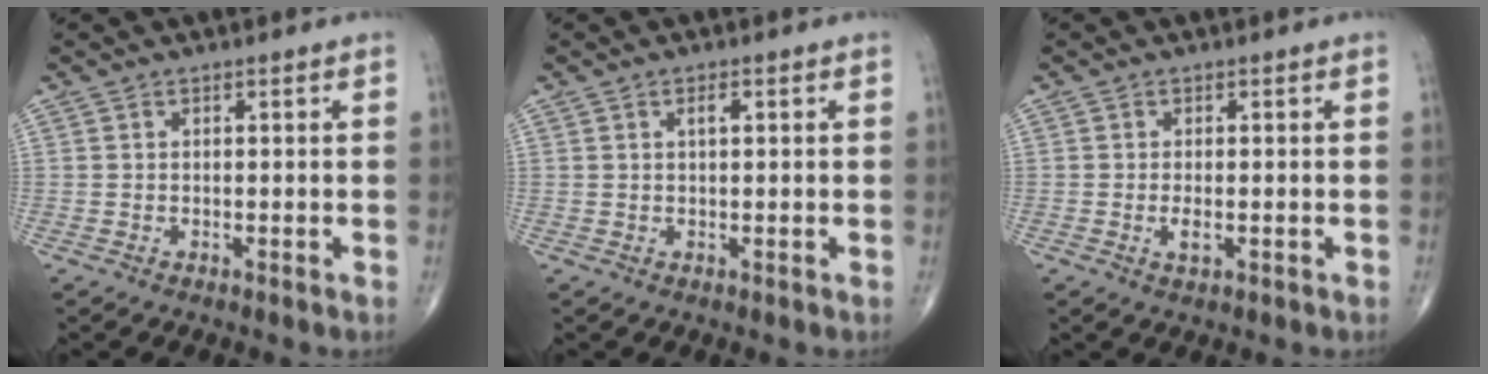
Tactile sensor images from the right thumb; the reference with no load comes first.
{"total": 1.5, "force": [0.6, 0.5, 1.3], "torque": [-0.022, 0.000, 0.008]}
{"total": 2.0, "force": [-0.5, 0.8, 1.8], "torque": [-0.034, -0.003, -0.009]}